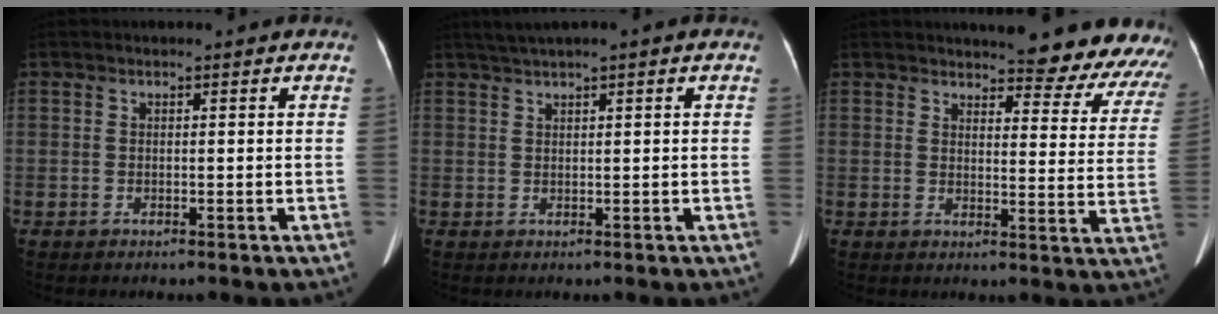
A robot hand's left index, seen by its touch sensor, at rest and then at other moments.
{"total": 2.8, "force": [1.8, 0.0, 2.1], "torque": [-0.046, 0.019, 0.037]}
{"total": 16.2, "force": [15.7, 2.6, 3.4], "torque": [-0.009, -0.080, 0.150]}